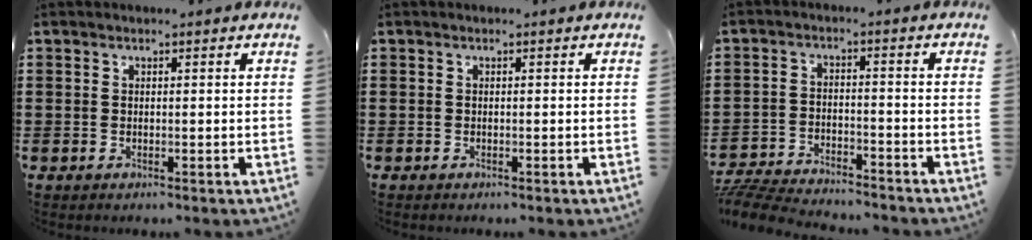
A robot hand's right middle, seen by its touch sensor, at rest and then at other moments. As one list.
[{"total": 0.0}, {"total": 6.3, "force": [-6.2, 0.7, 1.1], "torque": [-0.030, 0.008, -0.126]}]